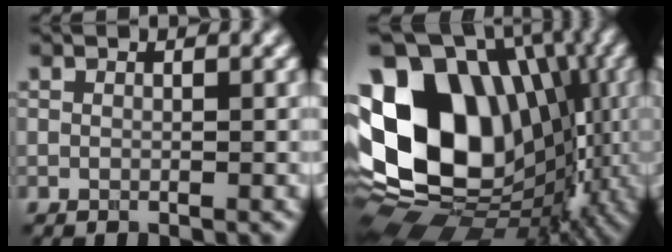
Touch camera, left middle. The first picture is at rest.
{"total": 18.2, "force": [1.9, 13.9, 11.6], "torque": [-0.222, 0.012, 0.036]}